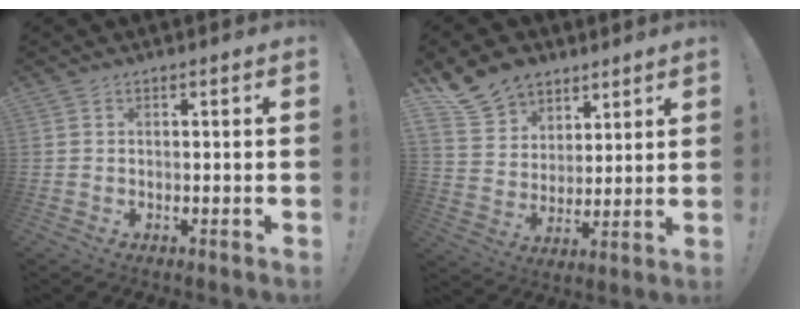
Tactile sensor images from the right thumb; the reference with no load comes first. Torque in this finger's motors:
{"motor_torque": [0.32, 0.60, 0.30, 0.28, 0.04]}